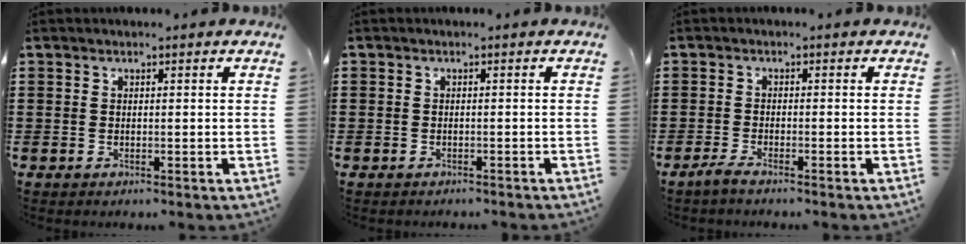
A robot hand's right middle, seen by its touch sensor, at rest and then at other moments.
{"total": 1.2, "force": [-0.9, 0.7, -0.1], "torque": [0.000, 0.005, -0.022]}
{"total": 1.8, "force": [-1.5, 0.2, 0.9], "torque": [-0.025, 0.001, -0.032]}